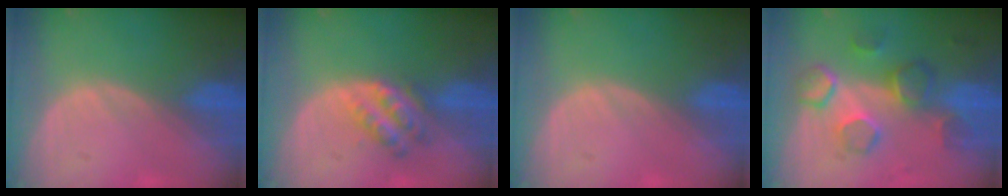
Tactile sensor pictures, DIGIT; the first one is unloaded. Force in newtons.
{"total": 5.4, "press": 4.9, "slide": 2.2}
{"total": 0.0}
{"total": 8.6, "press": 8.0, "slide": 3.0}